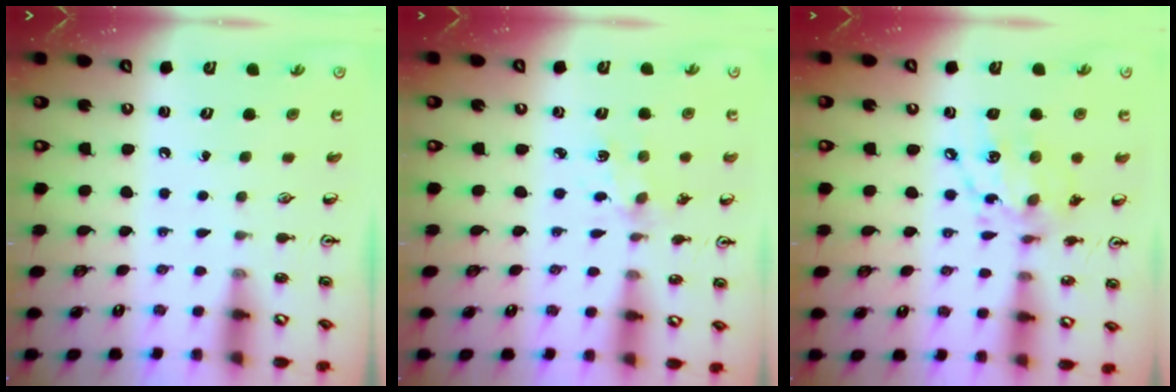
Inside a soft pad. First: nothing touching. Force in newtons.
{"total": 2.0, "press": 2.0, "slide": 0.4}
{"total": 11.7, "press": 11.7, "slide": 0.7}